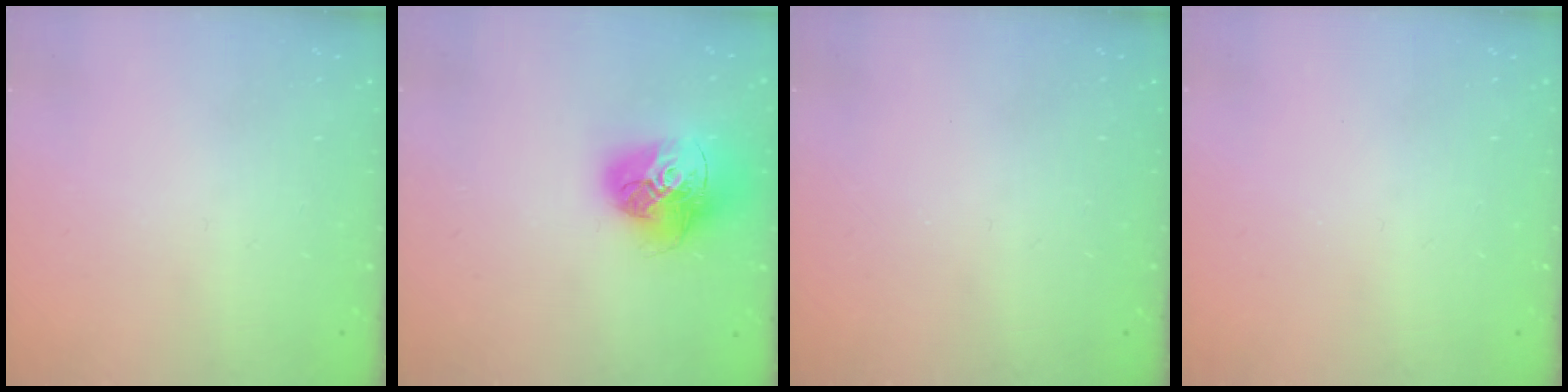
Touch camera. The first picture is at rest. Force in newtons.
{"total": 18.0, "press": 17.9, "slide": 1.9}
{"total": 0.0}
{"total": 0.0}